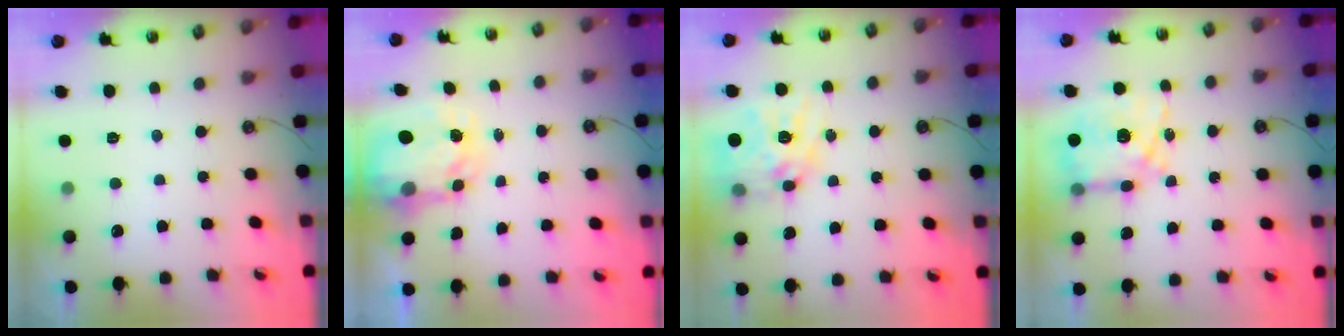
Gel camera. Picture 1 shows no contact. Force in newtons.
{"total": 5.2, "press": 5.1, "slide": 0.4}
{"total": 15.6, "press": 15.6, "slide": 1.4}
{"total": 10.7, "press": 10.6, "slide": 1.1}